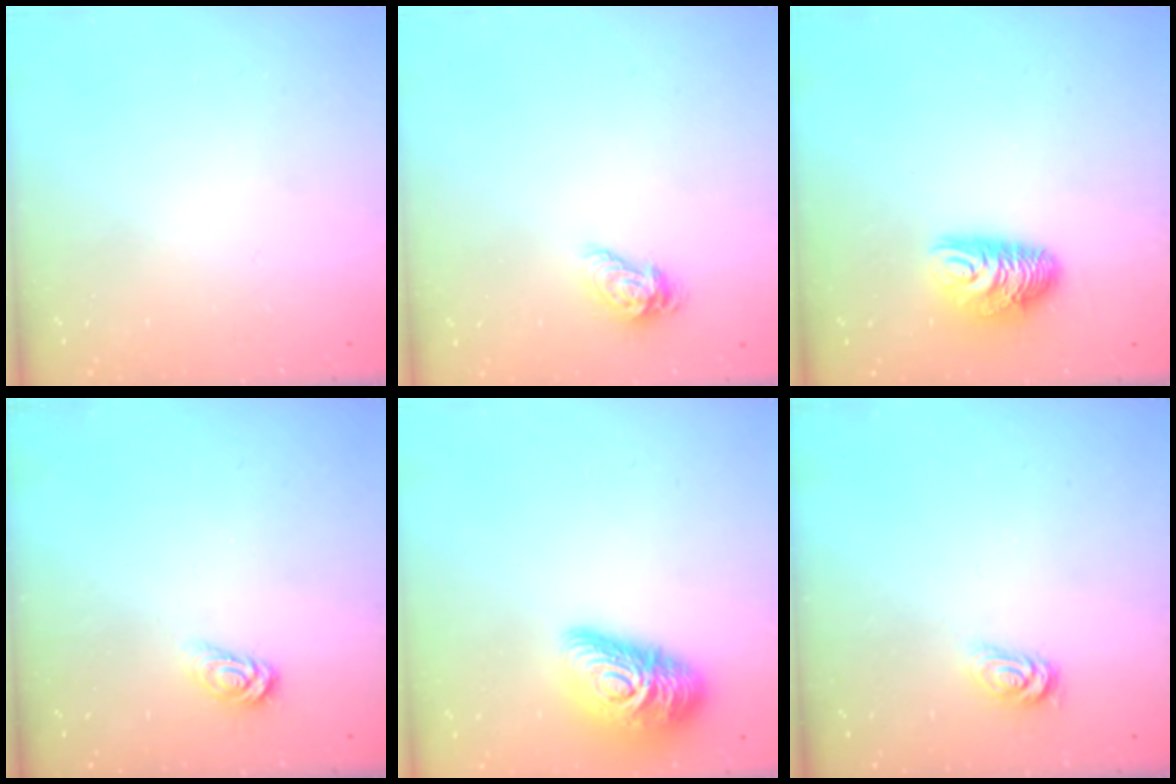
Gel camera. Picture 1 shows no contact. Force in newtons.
{"total": 6.6, "press": 6.6, "slide": 0.2}
{"total": 9.2, "press": 9.2, "slide": 0.7}
{"total": 3.0, "press": 2.9, "slide": 0.3}
{"total": 16.1, "press": 16.0, "slide": 1.0}
{"total": 2.6, "press": 2.6, "slide": 0.4}